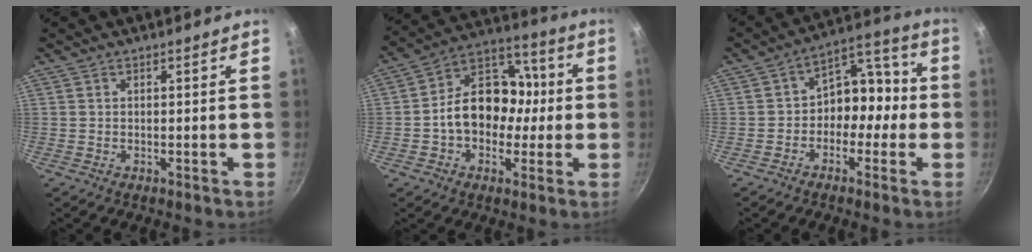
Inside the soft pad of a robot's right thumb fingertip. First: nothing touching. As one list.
[{"total": 15.4, "force": [-0.9, 11.3, 10.5], "torque": [-0.131, 0.044, -0.022]}, {"total": 10.9, "force": [-1.3, 7.5, 7.8], "torque": [-0.066, 0.047, -0.037]}]